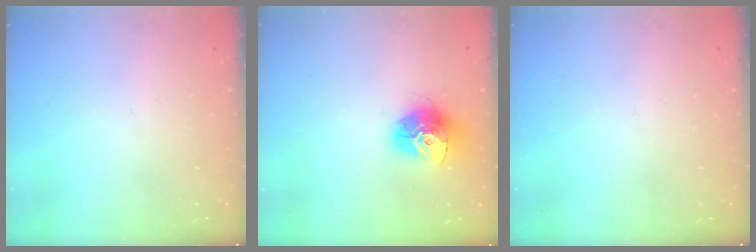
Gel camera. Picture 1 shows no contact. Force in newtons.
{"total": 15.2, "press": 15.2, "slide": 1.5}
{"total": 0.0}